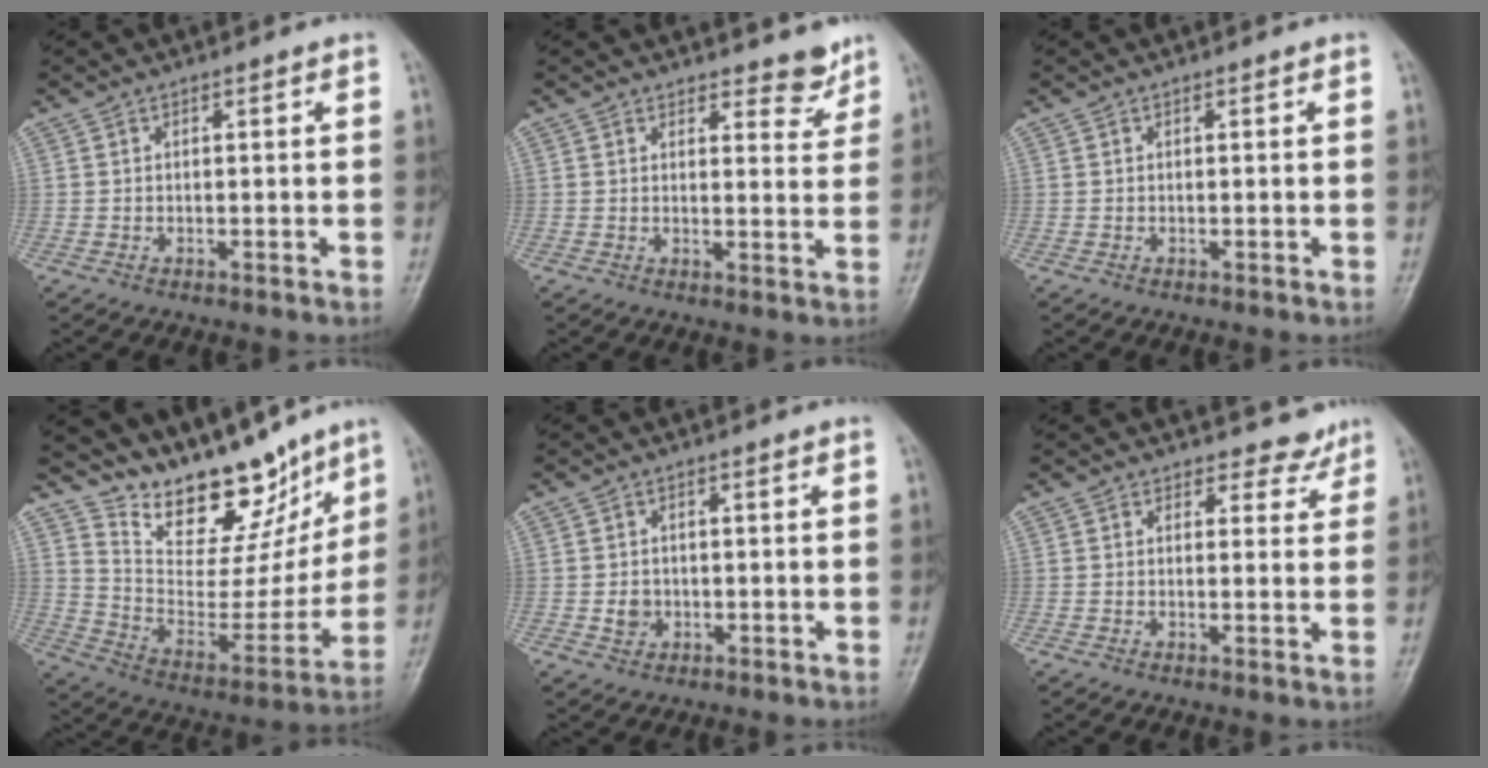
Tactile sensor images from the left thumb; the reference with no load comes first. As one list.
[{"total": 4.2, "force": [3.6, 1.7, 1.3], "torque": [0.007, -0.031, 0.044]}, {"total": 0.0}, {"total": 20.8, "force": [15.9, 9.0, 9.9], "torque": [-0.093, -0.086, 0.266]}, {"total": 2.5, "force": [-0.3, 2.2, 1.2], "torque": [-0.009, 0.002, -0.003]}, {"total": 3.8, "force": [3.3, 1.9, -0.3], "torque": [0.029, -0.026, 0.028]}]